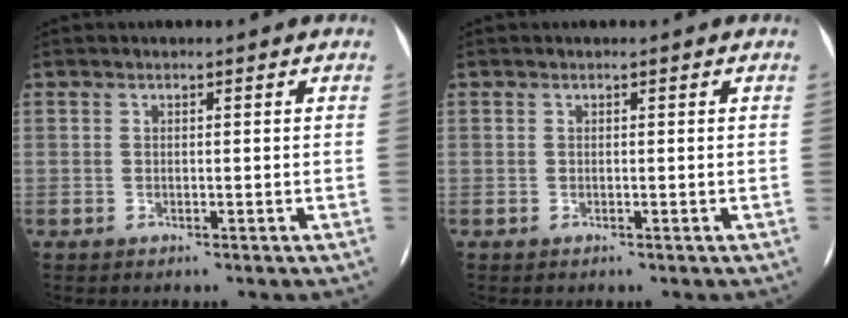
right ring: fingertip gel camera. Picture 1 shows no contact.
{"total": 0.0}